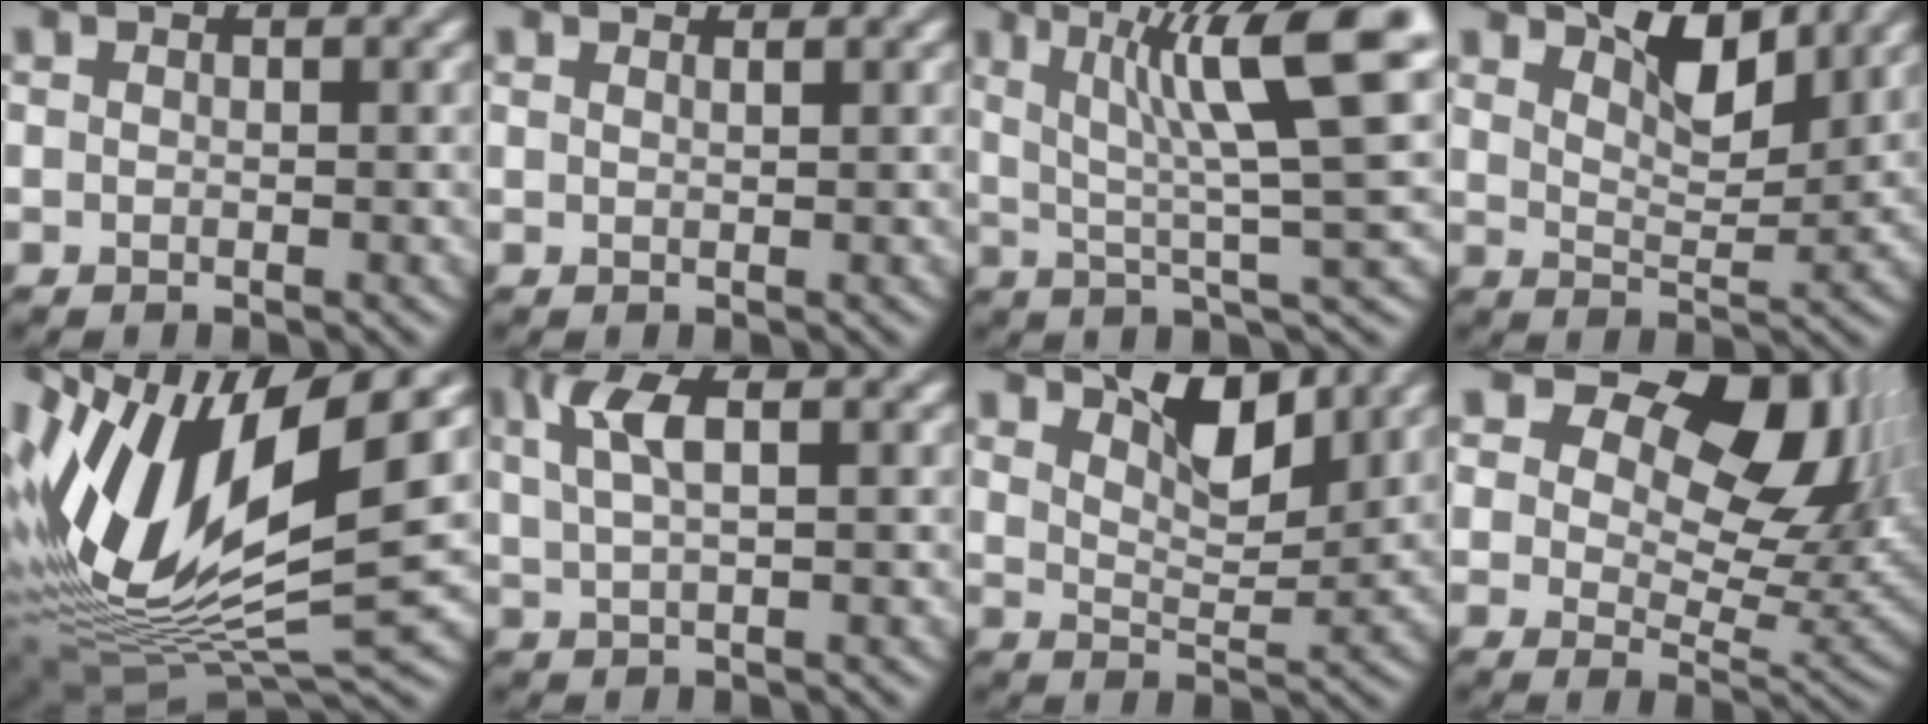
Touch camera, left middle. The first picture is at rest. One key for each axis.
{"total": 0.8, "fx": 0.7, "fy": 0.1, "fz": 0.1, "tx": 0.000, "ty": 0.005, "tz": 0.007}
{"total": 10.3, "fx": 3.9, "fy": 1.7, "fz": 9.3, "tx": -0.136, "ty": 0.016, "tz": 0.066}
{"total": 5.0, "fx": 3.8, "fy": 1.6, "fz": 2.8, "tx": -0.047, "ty": 0.006, "tz": 0.063}
{"total": 15.3, "fx": 3.3, "fy": 6.3, "fz": 13.5, "tx": -0.271, "ty": 0.003, "tz": 0.060}
{"total": 3.7, "fx": 1.7, "fy": 1.2, "fz": 3.1, "tx": -0.068, "ty": 0.011, "tz": 0.034}
{"total": 5.4, "fx": 4.0, "fy": 1.8, "fz": 3.2, "tx": -0.053, "ty": 0.005, "tz": 0.066}
{"total": 12.8, "fx": 6.7, "fy": 7.3, "fz": 8.0, "tx": -0.109, "ty": 0.004, "tz": 0.107}